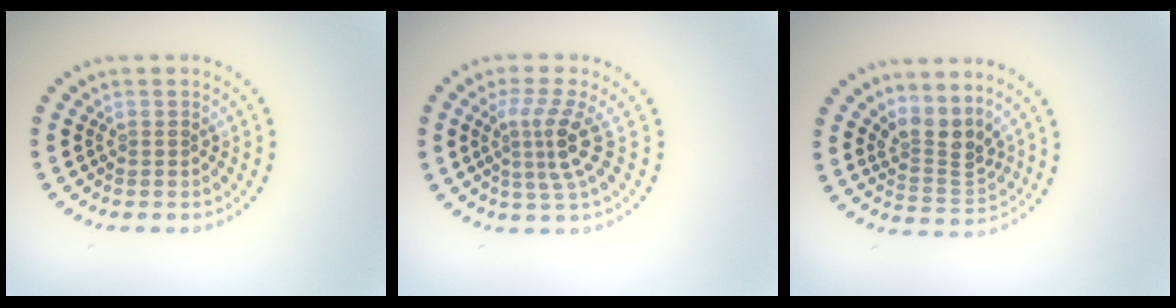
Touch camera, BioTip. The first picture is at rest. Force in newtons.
{"total": 3.5, "press": 2.4, "slide": 2.5}
{"total": 3.2, "press": 2.4, "slide": 2.2}